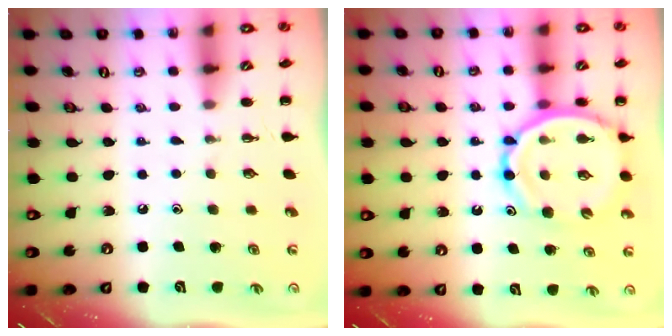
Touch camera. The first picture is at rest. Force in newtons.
{"total": 13.6, "press": 13.2, "slide": 3.5}